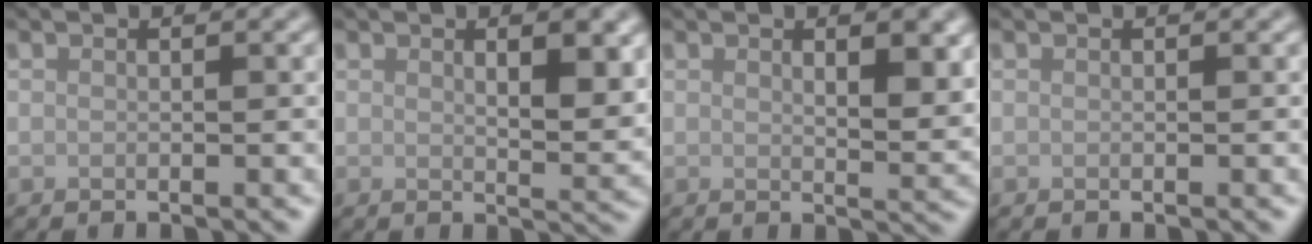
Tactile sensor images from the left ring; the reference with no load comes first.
{"total": 4.2, "force": [1.5, 1.5, 3.7], "torque": [-0.051, -0.008, 0.027]}
{"total": 4.1, "force": [1.6, 1.4, 3.5], "torque": [-0.046, -0.008, 0.028]}
{"total": 0.0}